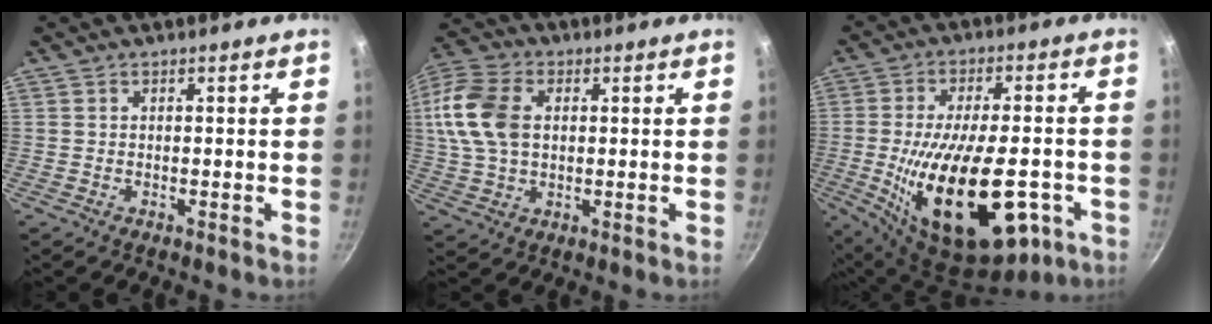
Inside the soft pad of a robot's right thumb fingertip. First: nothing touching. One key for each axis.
{"total": 14.1, "fx": 2.1, "fy": 9.5, "fz": 10.1, "tx": -0.199, "ty": 0.017, "tz": 0.032}
{"total": 23.6, "fx": -6.5, "fy": 10.8, "fz": 20.0, "tx": -0.317, "ty": 0.005, "tz": -0.086}